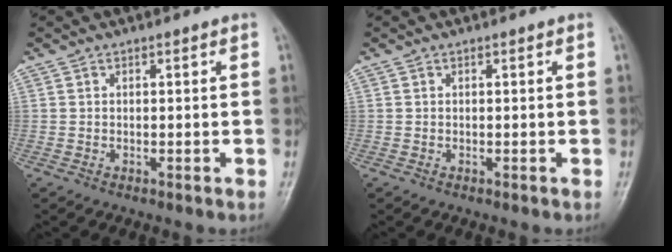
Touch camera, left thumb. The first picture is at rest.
{"total": 0.0}